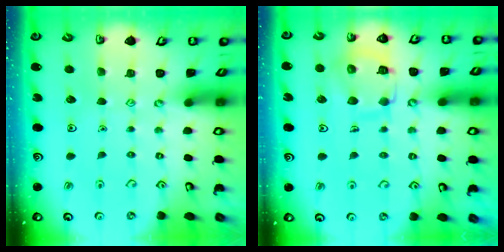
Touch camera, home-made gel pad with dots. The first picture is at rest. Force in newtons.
{"total": 13.7, "press": 13.6, "slide": 1.3}